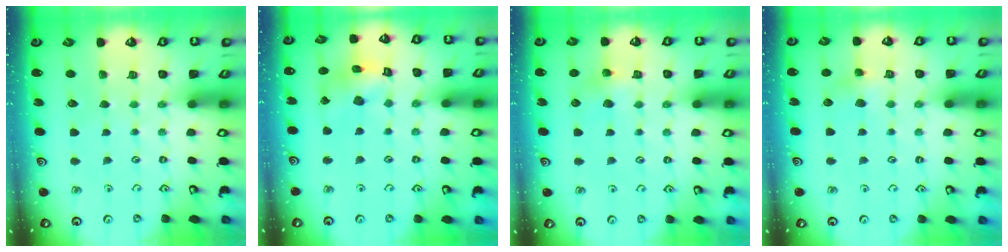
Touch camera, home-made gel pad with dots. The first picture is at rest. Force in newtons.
{"total": 11.0, "press": 11.0, "slide": 1.2}
{"total": 4.4, "press": 4.3, "slide": 0.9}
{"total": 4.8, "press": 4.7, "slide": 0.3}